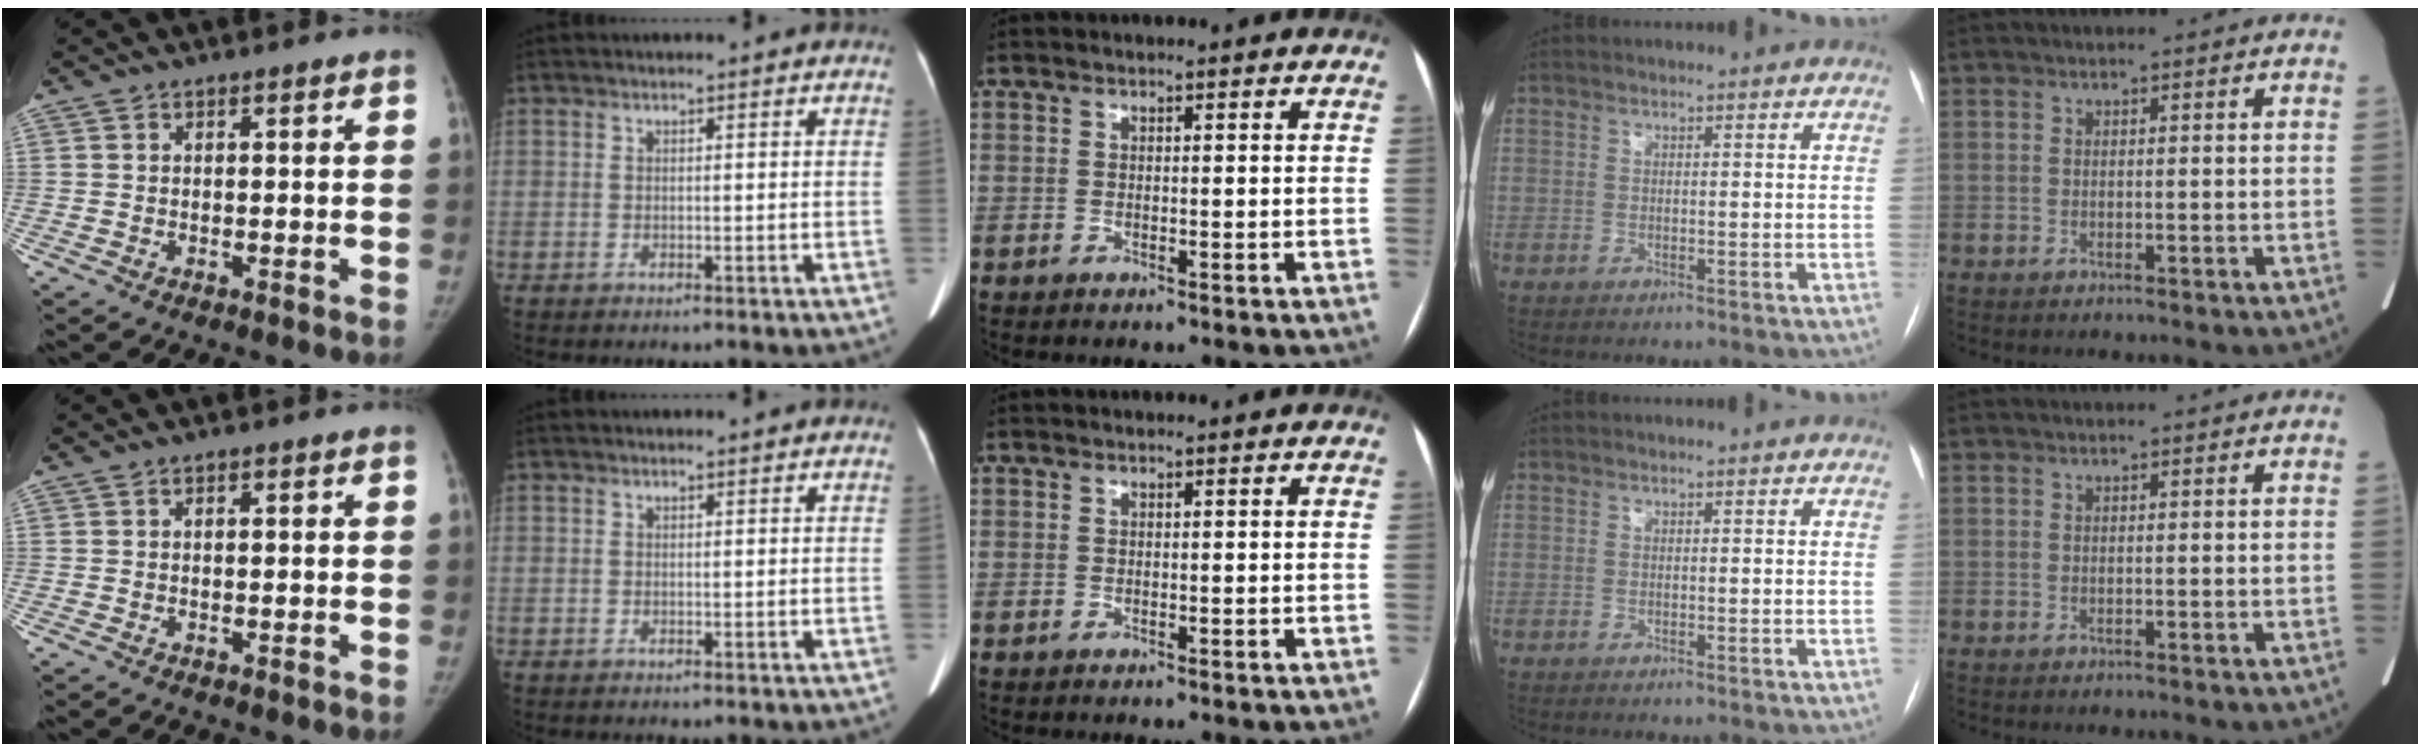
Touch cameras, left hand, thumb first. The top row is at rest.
{"thumb": {"total": 0.8, "force": [0.0, 0.5, 0.6], "torque": [-0.007, 0.002, -0.002]}, "index": {"total": 0.8, "force": [0.7, 0.1, 0.3], "torque": [-0.007, -0.003, 0.010]}}